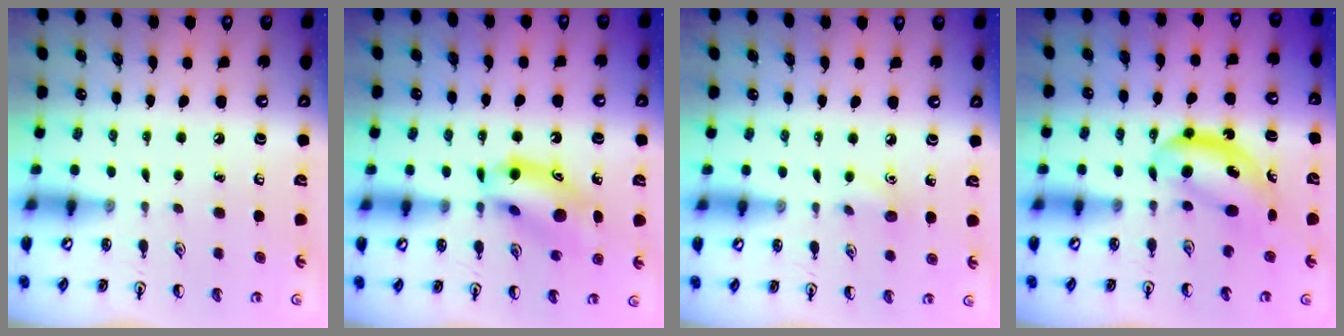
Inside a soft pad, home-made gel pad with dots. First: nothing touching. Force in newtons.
{"total": 13.6, "press": 13.3, "slide": 2.4}
{"total": 4.4, "press": 4.2, "slide": 1.4}
{"total": 5.9, "press": 5.8, "slide": 1.3}